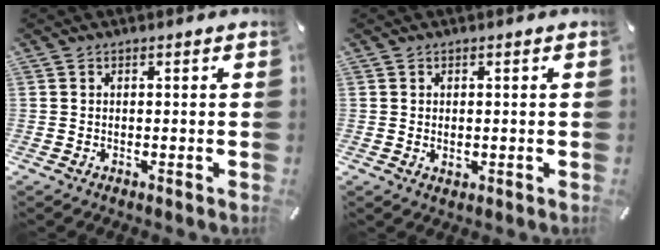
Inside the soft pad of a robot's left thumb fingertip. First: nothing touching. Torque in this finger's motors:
{"motor_torque": [-0.04, -0.26, -0.19, 0.06, 0.04]}